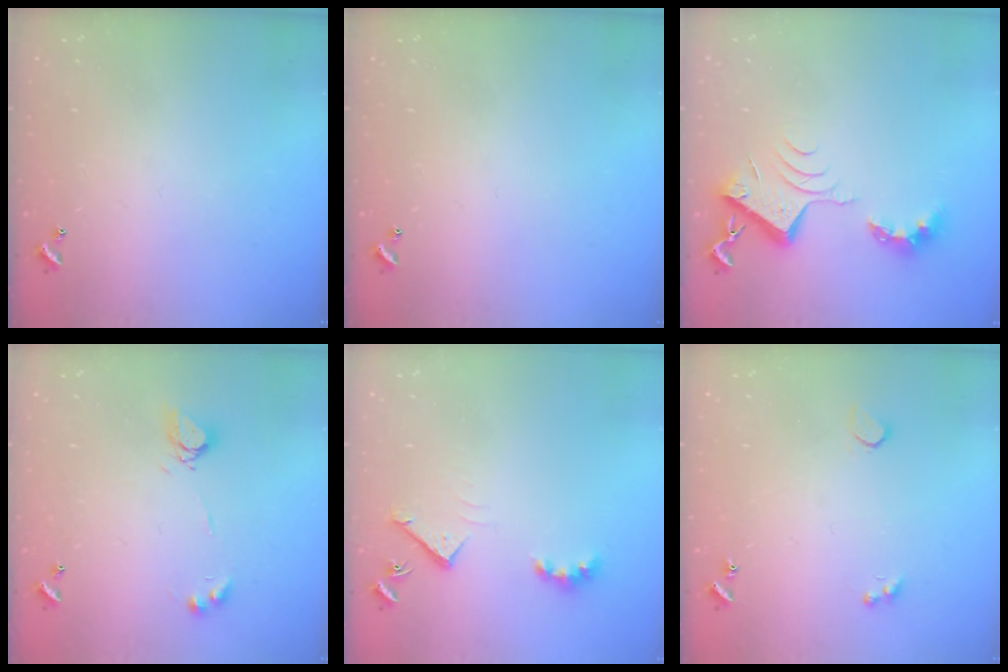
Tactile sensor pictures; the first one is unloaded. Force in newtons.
{"total": 0.0}
{"total": 8.9, "press": 8.8, "slide": 1.1}
{"total": 6.7, "press": 6.7, "slide": 0.5}
{"total": 4.9, "press": 4.9, "slide": 0.7}
{"total": 2.6, "press": 2.2, "slide": 1.2}